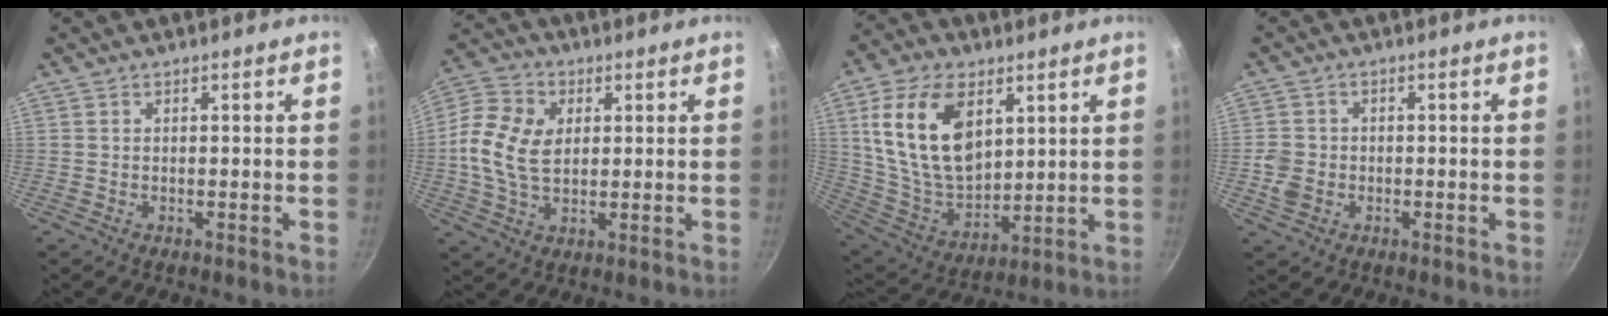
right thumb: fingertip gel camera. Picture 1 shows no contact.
{"total": 12.3, "force": [1.3, 8.4, 8.9], "torque": [-0.173, 0.009, 0.020]}
{"total": 19.3, "force": [6.6, 11.3, 14.2], "torque": [-0.244, -0.026, 0.133]}
{"total": 4.2, "force": [-1.0, 3.5, 2.0], "torque": [-0.034, 0.008, -0.016]}